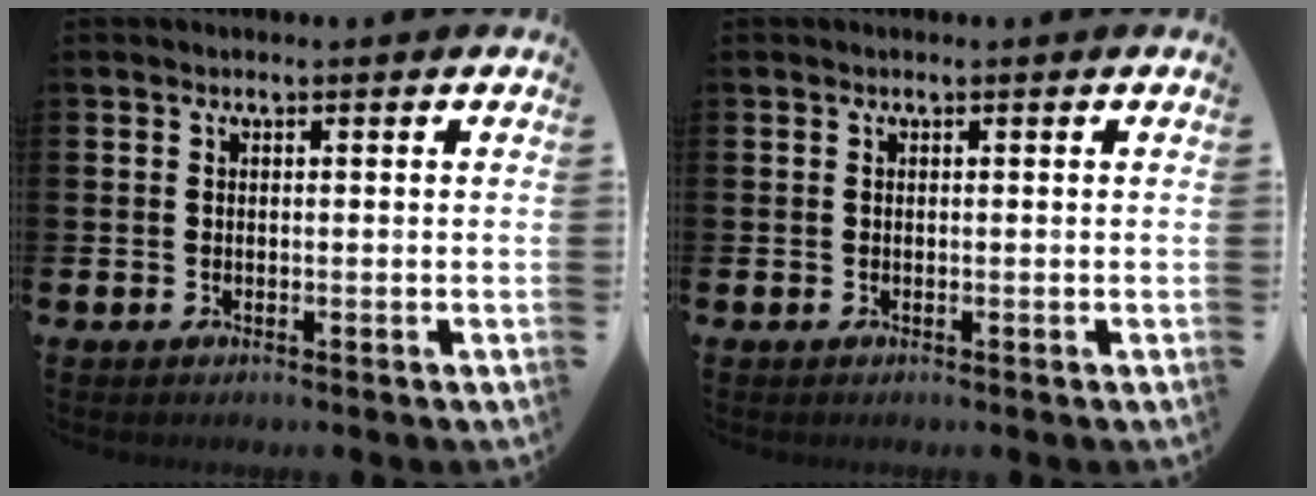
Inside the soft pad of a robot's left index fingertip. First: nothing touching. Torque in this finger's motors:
{"motor_torque": [-0.15, 0.15, 0.00, -0.01]}